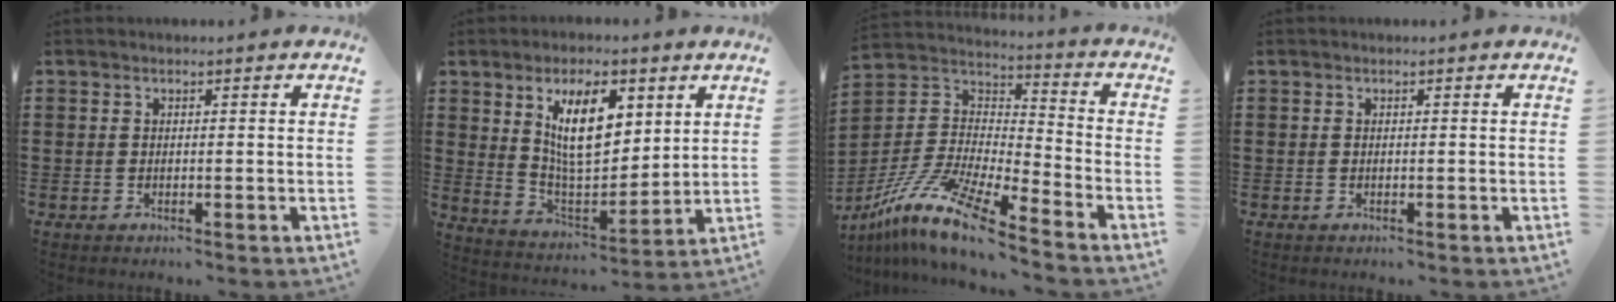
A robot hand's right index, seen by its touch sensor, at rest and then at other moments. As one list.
[{"total": 10.0, "force": [4.2, 4.2, 8.1], "torque": [-0.146, -0.001, 0.072]}, {"total": 12.6, "force": [-10.0, 1.6, 7.5], "torque": [-0.176, 0.004, -0.203]}, {"total": 0.0}]